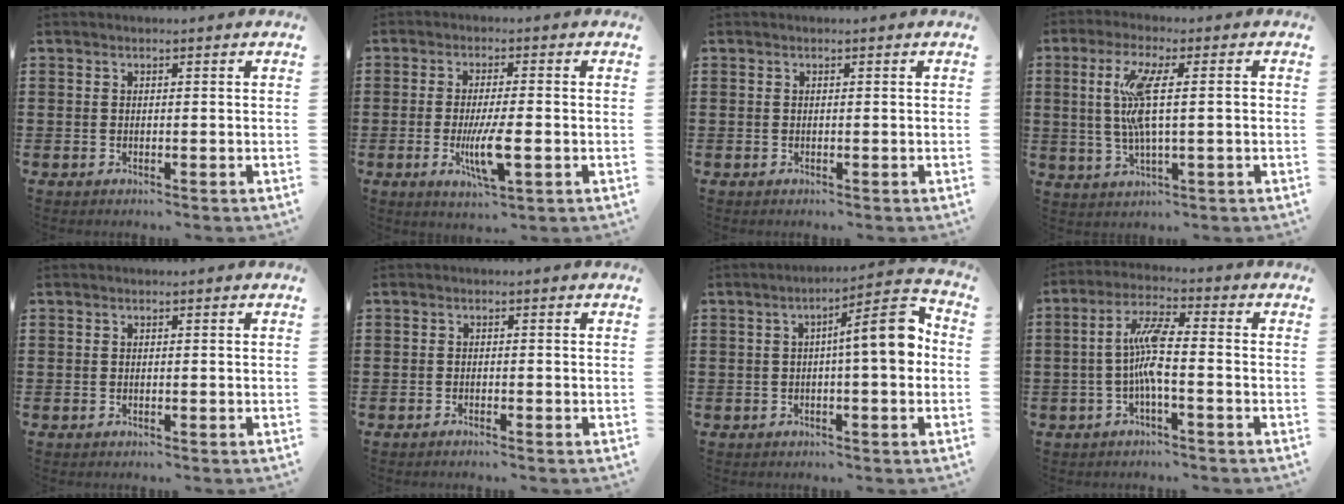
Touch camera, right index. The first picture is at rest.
{"total": 7.3, "force": [-1.9, 1.7, 6.9], "torque": [-0.140, -0.015, -0.035]}
{"total": 0.0}
{"total": 8.4, "force": [0.9, 1.3, 8.2], "torque": [-0.173, -0.008, 0.005]}
{"total": 0.0}
{"total": 0.7, "force": [-0.7, 0.0, 0.2], "torque": [-0.005, -0.003, -0.013]}
{"total": 9.3, "force": [0.8, 1.7, 9.1], "torque": [-0.137, -0.004, 0.003]}
{"total": 6.9, "force": [-1.0, 1.3, 6.7], "torque": [-0.143, -0.002, -0.027]}